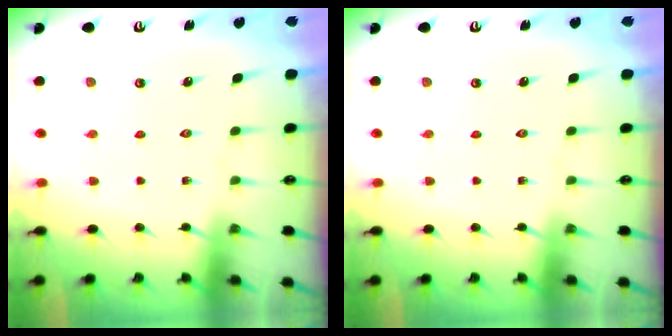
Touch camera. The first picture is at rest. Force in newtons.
{"total": 0.0}